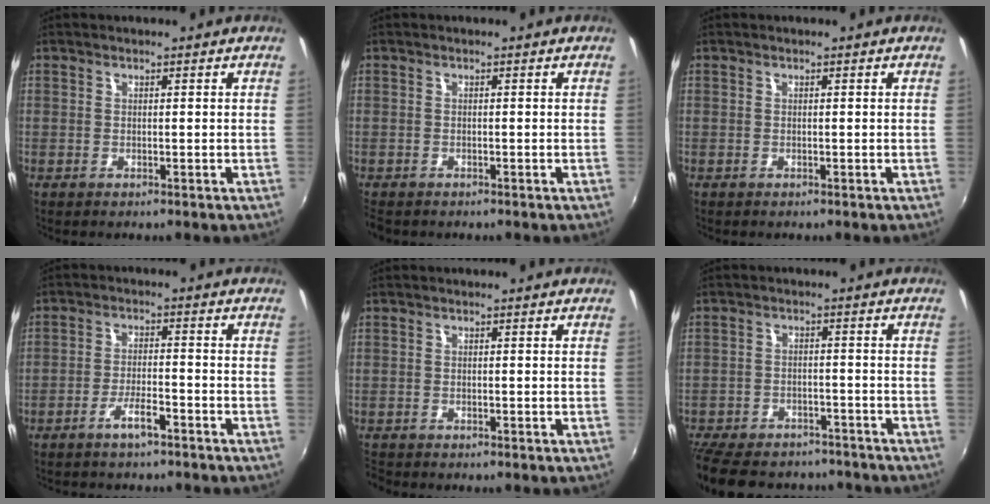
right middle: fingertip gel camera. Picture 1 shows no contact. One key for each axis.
{"total": 2.1, "fx": -1.8, "fy": 0.8, "fz": 0.8, "tx": -0.017, "ty": -0.013, "tz": -0.027}
{"total": 0.0}
{"total": 4.0, "fx": -3.3, "fy": 0.7, "fz": 2.2, "tx": -0.060, "ty": 0.005, "tz": -0.060}
{"total": 2.0, "fx": -1.9, "fy": 0.3, "fz": 0.4, "tx": -0.011, "ty": -0.014, "tz": -0.035}
{"total": 16.8, "fx": -13.7, "fy": 7.3, "fz": 6.4, "tx": -0.163, "ty": 0.001, "tz": -0.201}